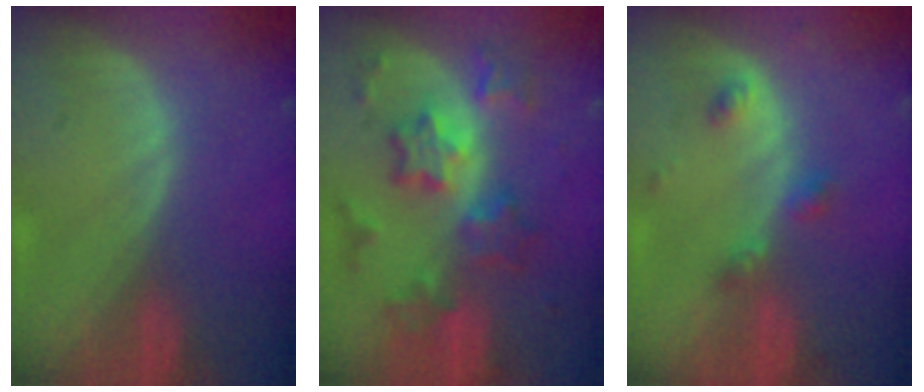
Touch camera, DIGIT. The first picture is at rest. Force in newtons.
{"total": 9.0, "press": 9.0, "slide": 0.6}
{"total": 3.4, "press": 3.4, "slide": 0.5}